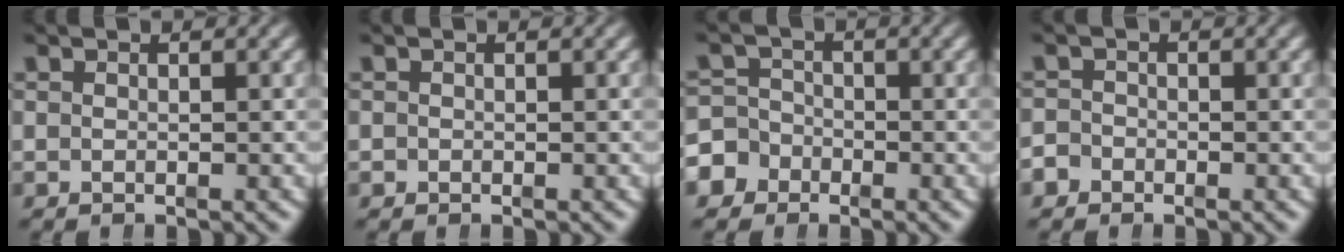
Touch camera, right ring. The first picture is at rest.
{"total": 0.6, "force": [-0.4, 0.4, -0.1], "torque": [0.005, -0.002, -0.008]}
{"total": 5.8, "force": [-2.8, 4.9, 1.1], "torque": [-0.017, -0.016, -0.049]}
{"total": 1.6, "force": [-1.3, 0.9, -0.2], "torque": [0.005, -0.007, -0.025]}